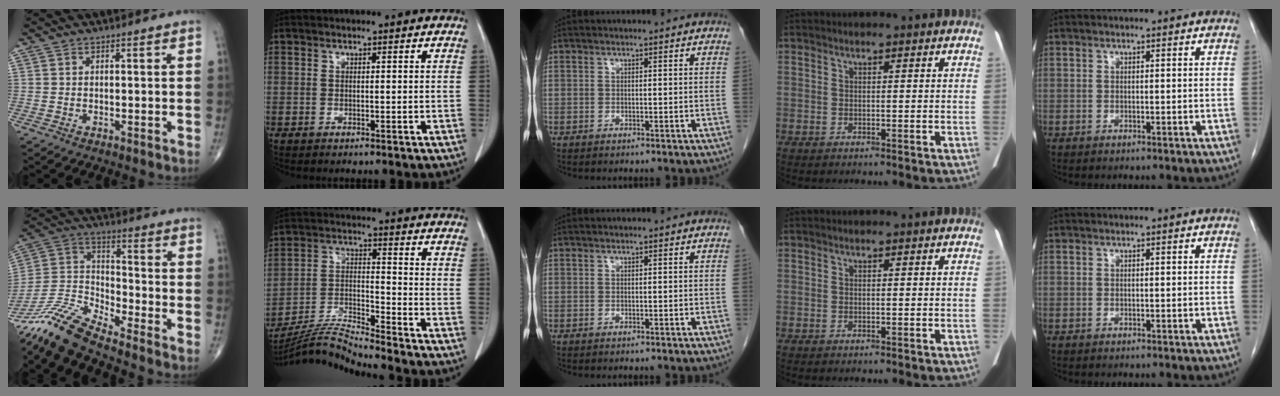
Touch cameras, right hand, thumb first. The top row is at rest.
{"thumb": {"total": 11.6, "force": [-10.8, 0.6, 4.2], "torque": [-0.104, 0.061, -0.223]}, "index": {"total": 9.0, "force": [-8.6, -2.1, 1.7], "torque": [-0.039, 0.000, -0.162]}}